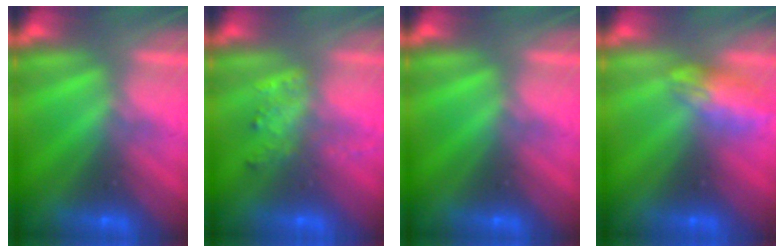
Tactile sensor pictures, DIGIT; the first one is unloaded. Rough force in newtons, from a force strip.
{"total": 1.7}
{"total": 0.0}
{"total": 2.4}